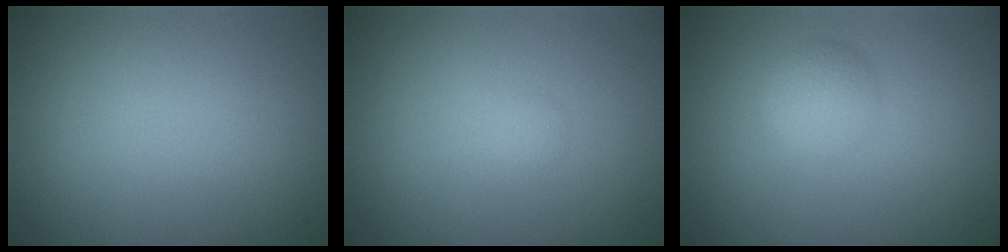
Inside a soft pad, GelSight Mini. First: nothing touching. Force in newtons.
{"total": 0.5, "press": 0.5, "slide": 0.1}
{"total": 2.2, "press": 2.2, "slide": 0.0}